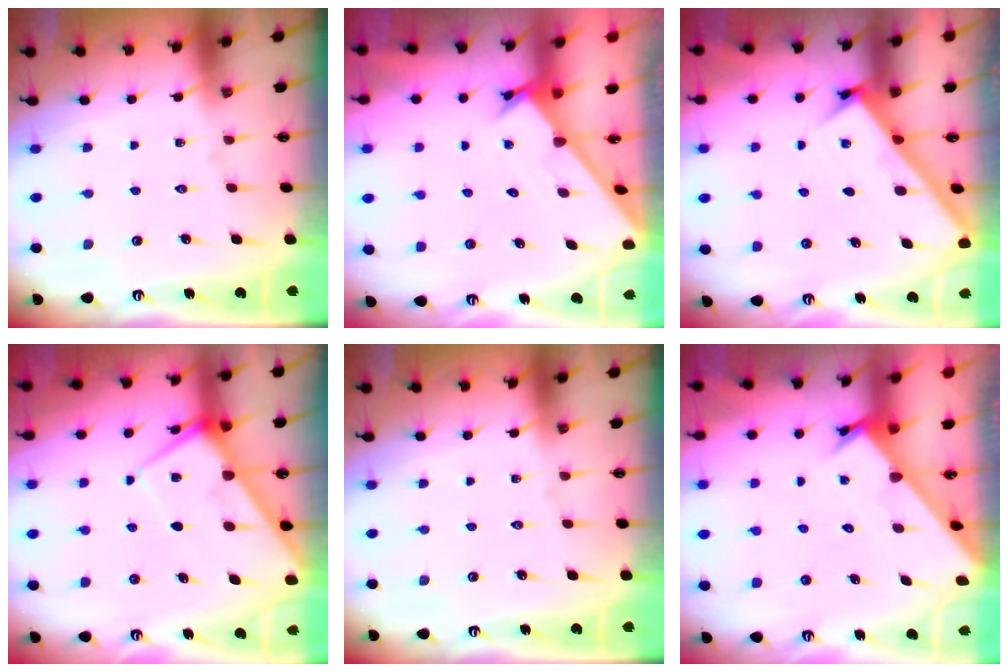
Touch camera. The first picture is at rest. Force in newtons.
{"total": 1.6, "press": 1.5, "slide": 0.1}
{"total": 3.0, "press": 3.0, "slide": 0.2}
{"total": 6.6, "press": 6.5, "slide": 0.7}
{"total": 0.0}
{"total": 2.4, "press": 2.4, "slide": 0.0}